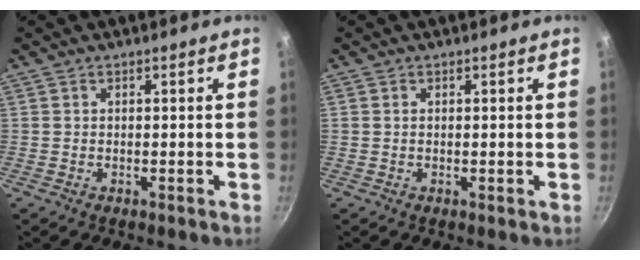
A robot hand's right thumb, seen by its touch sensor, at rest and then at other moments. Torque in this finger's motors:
{"motor_torque": [1.16, 0.96, 0.12, -0.27, -0.03]}